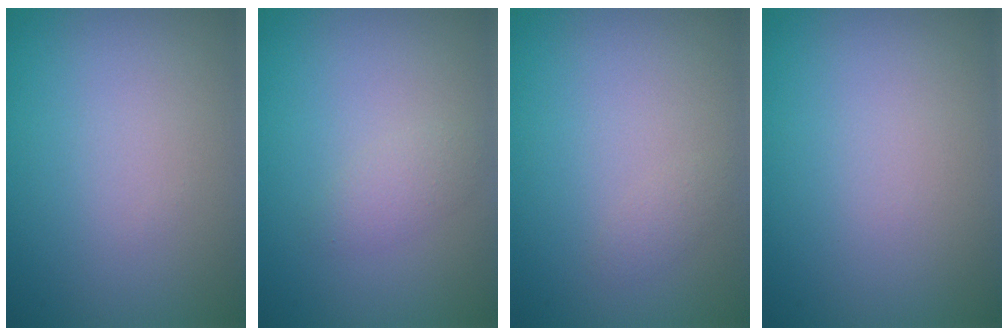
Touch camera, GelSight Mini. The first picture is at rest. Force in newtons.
{"total": 1.4, "press": 1.4, "slide": 0.1}
{"total": 0.7, "press": 0.7, "slide": 0.0}
{"total": 0.0}